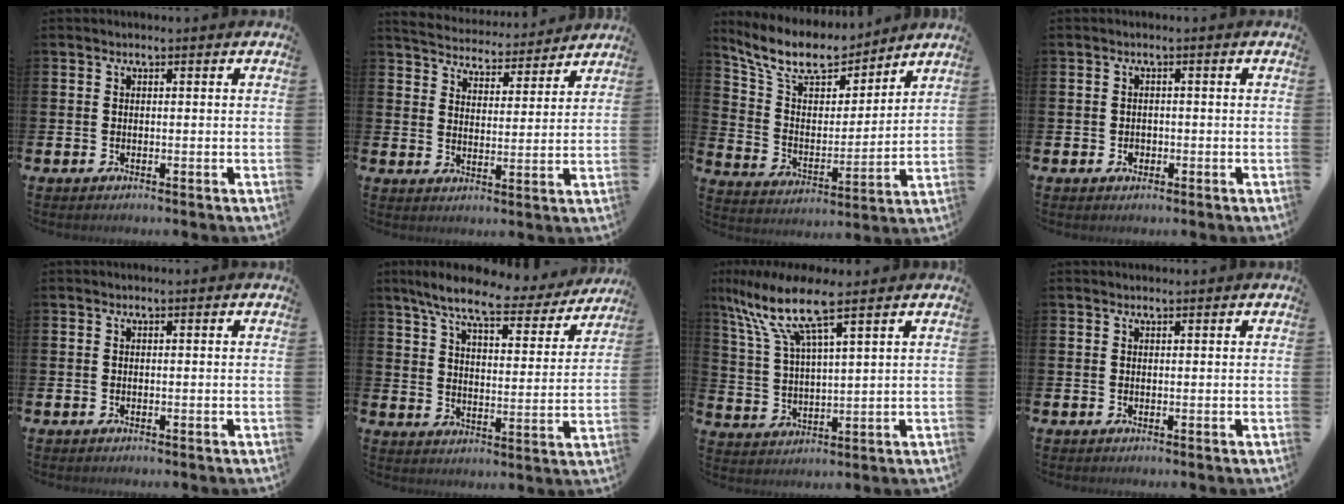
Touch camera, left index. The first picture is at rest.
{"total": 5.1, "force": [5.0, 1.1, 0.1], "torque": [-0.023, -0.043, 0.086]}
{"total": 10.6, "force": [9.3, 3.4, 3.7], "torque": [-0.122, -0.050, 0.170]}
{"total": 1.2, "force": [-0.3, 1.0, 0.5], "torque": [-0.010, 0.007, -0.008]}
{"total": 0.0}
{"total": 8.8, "force": [7.6, 1.5, 4.1], "torque": [-0.105, -0.041, 0.129]}
{"total": 9.6, "force": [7.4, 1.5, 6.0], "torque": [-0.145, -0.026, 0.128]}
{"total": 0.5, "force": [0.5, 0.1, 0.1], "torque": [0.008, -0.003, 0.007]}